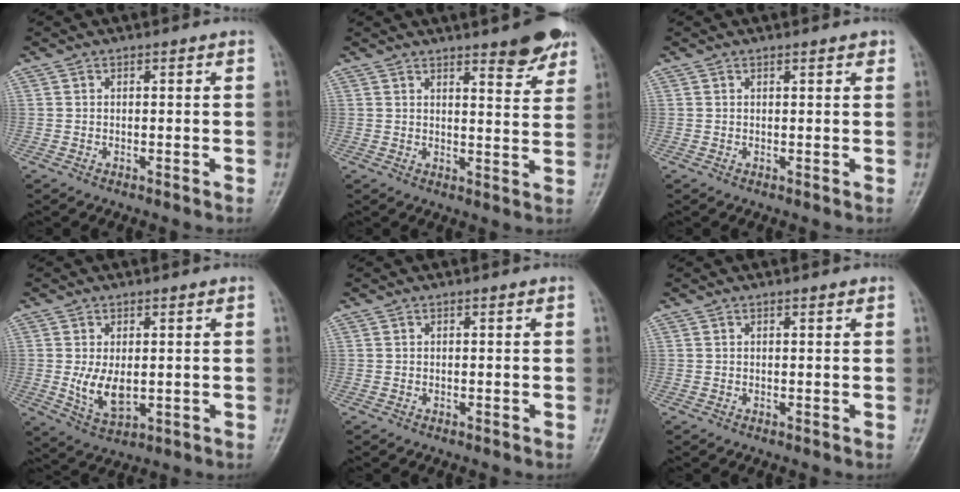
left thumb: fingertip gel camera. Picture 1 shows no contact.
{"total": 7.9, "force": [5.5, 2.1, 5.3], "torque": [-0.049, -0.035, 0.070]}
{"total": 1.1, "force": [0.8, 0.3, 0.7], "torque": [-0.009, -0.003, 0.010]}
{"total": 6.3, "force": [0.1, 3.5, 5.2], "torque": [-0.090, -0.017, 0.015]}
{"total": 0.0}
{"total": 0.6, "force": [0.5, 0.1, 0.4], "torque": [-0.007, -0.002, 0.006]}